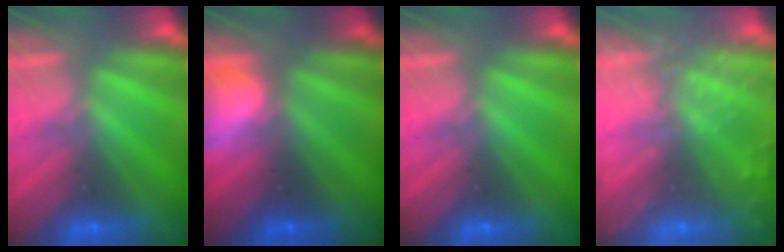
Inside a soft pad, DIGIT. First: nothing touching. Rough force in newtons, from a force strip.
{"total": 2.7}
{"total": 0.0}
{"total": 9.0}